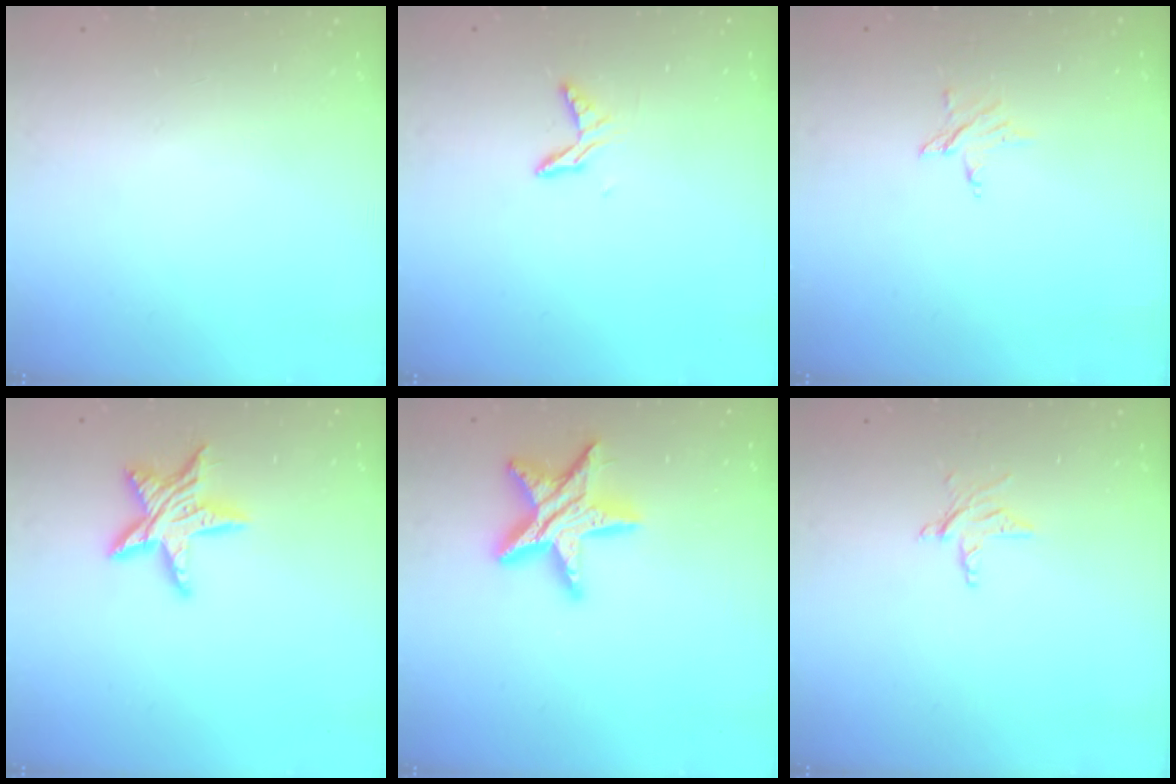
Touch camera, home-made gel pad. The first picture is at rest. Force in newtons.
{"total": 6.4, "press": 6.4, "slide": 0.6}
{"total": 3.6, "press": 3.6, "slide": 0.2}
{"total": 11.5, "press": 11.4, "slide": 0.7}
{"total": 15.1, "press": 15.1, "slide": 0.9}
{"total": 3.9, "press": 3.8, "slide": 0.3}